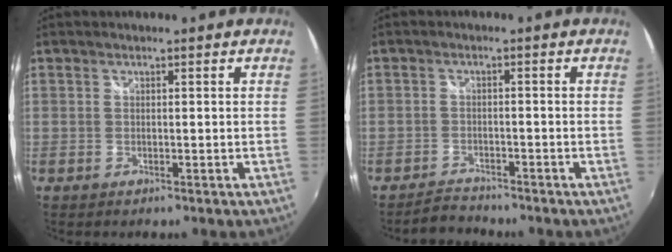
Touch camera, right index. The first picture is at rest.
{"total": 3.2, "force": [-2.9, 1.2, -0.1], "torque": [-0.009, 0.007, -0.055]}